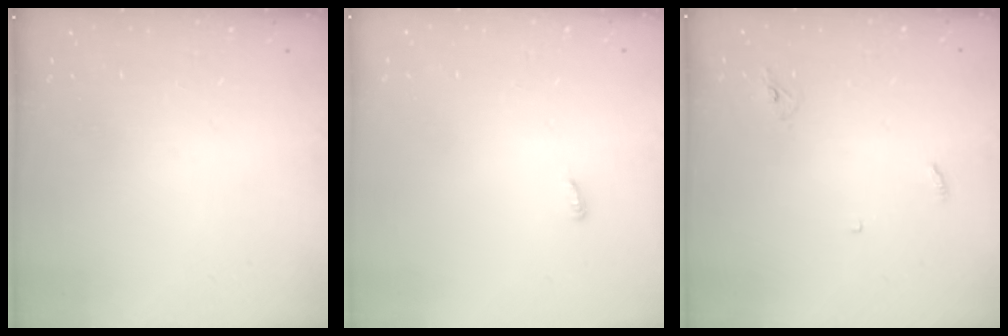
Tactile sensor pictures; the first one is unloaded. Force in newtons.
{"total": 2.6, "press": 2.6, "slide": 0.2}
{"total": 2.9, "press": 2.9, "slide": 0.2}